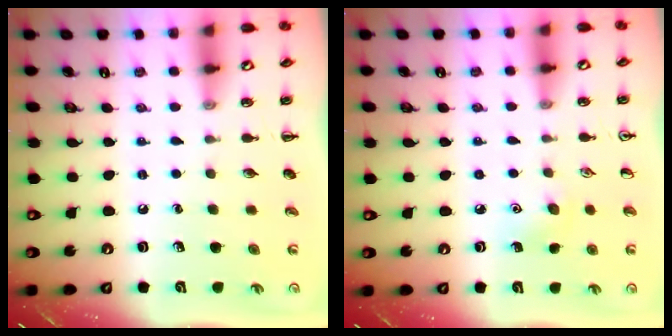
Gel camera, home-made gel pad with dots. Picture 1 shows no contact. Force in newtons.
{"total": 6.6, "press": 6.4, "slide": 1.6}